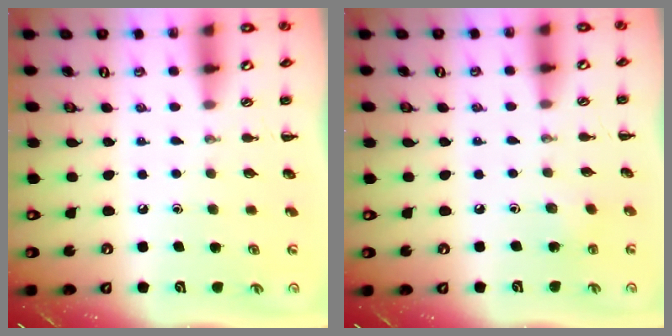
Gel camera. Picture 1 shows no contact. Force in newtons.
{"total": 2.0, "press": 1.8, "slide": 0.7}